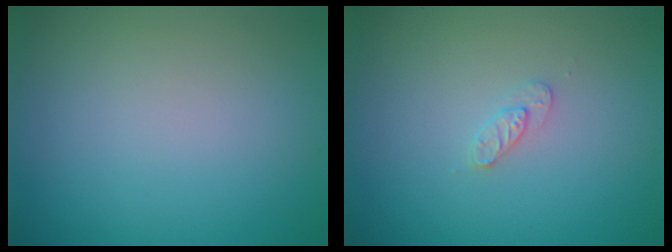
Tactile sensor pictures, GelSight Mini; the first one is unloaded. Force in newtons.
{"total": 1.1, "press": 1.1, "slide": 0.2}